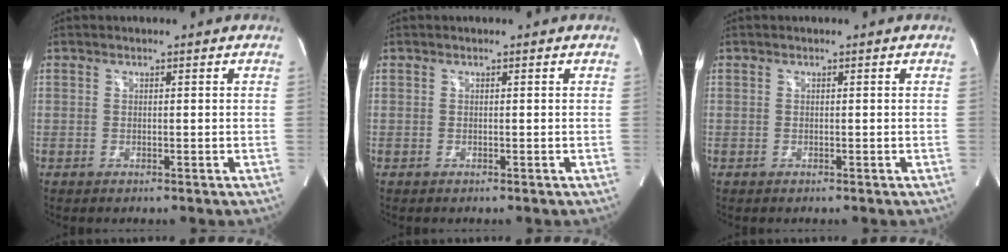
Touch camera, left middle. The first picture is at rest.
{"total": 0.0}
{"total": 0.0}